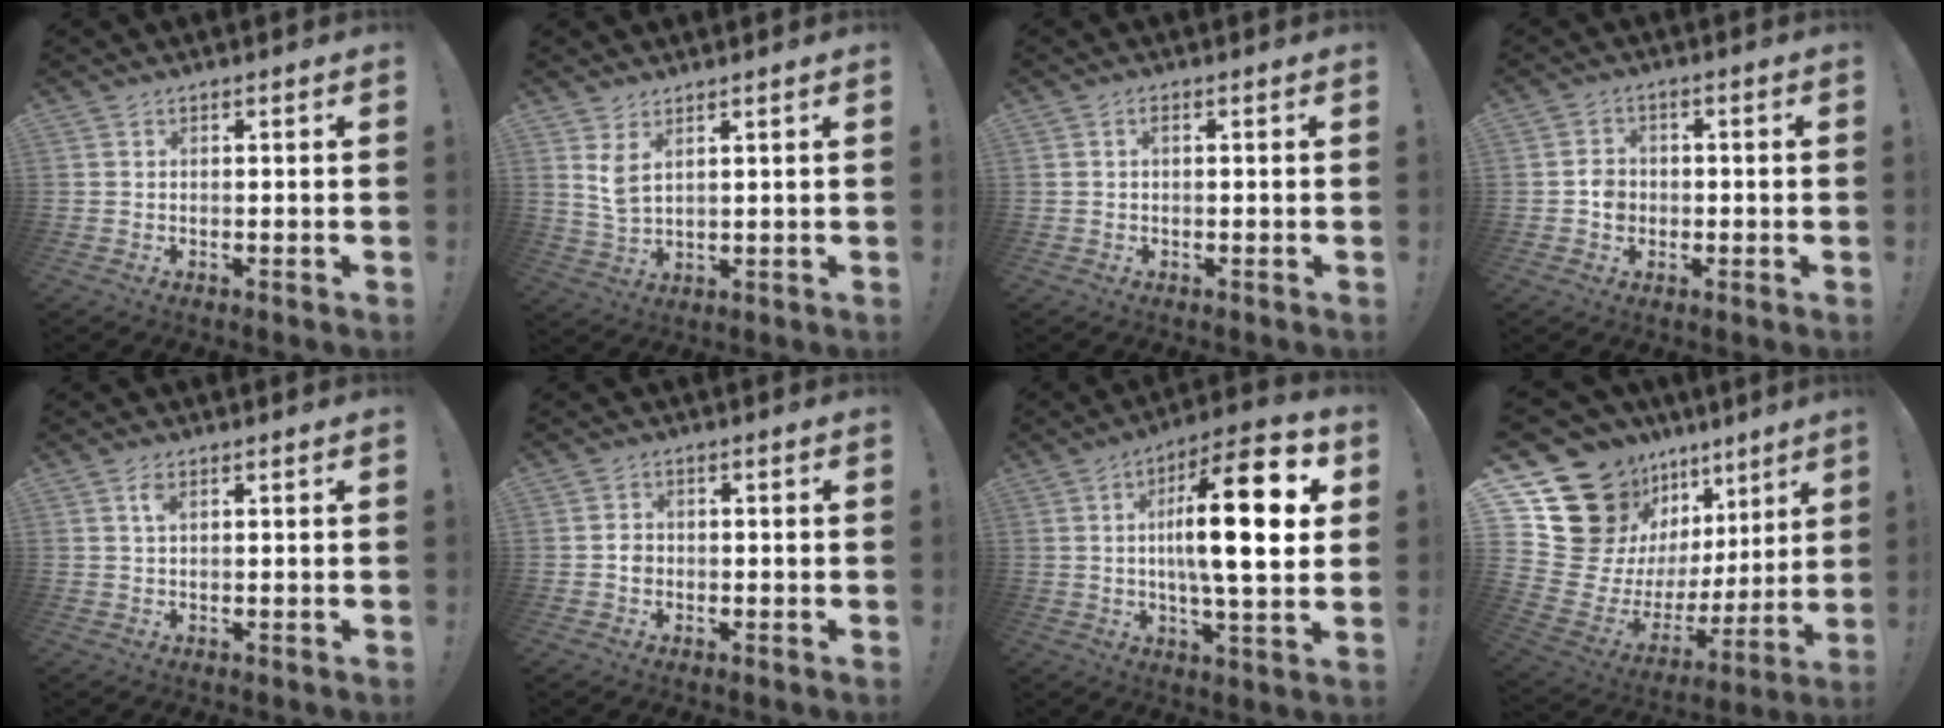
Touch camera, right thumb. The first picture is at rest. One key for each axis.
{"total": 4.9, "fx": 2.8, "fy": 2.0, "fz": 3.4, "tx": -0.061, "ty": -0.014, "tz": 0.052}
{"total": 1.3, "fx": 0.1, "fy": 0.7, "fz": 1.1, "tx": -0.027, "ty": 0.007, "tz": 0.002}
{"total": 4.9, "fx": -1.1, "fy": 4.3, "fz": 2.1, "tx": -0.027, "ty": 0.014, "tz": -0.017}
{"total": 2.5, "fx": 0.9, "fy": 1.2, "fz": 2.1, "tx": -0.037, "ty": 0.000, "tz": 0.013}
{"total": 2.8, "fx": -0.9, "fy": 2.3, "fz": 1.3, "tx": -0.020, "ty": 0.007, "tz": -0.015}
{"total": 20.6, "fx": 3.5, "fy": 5.1, "fz": 19.7, "tx": -0.327, "ty": -0.006, "tz": 0.040}
{"total": 20.2, "fx": 11.9, "fy": 13.1, "fz": 9.8, "tx": -0.139, "ty": -0.105, "tz": 0.264}